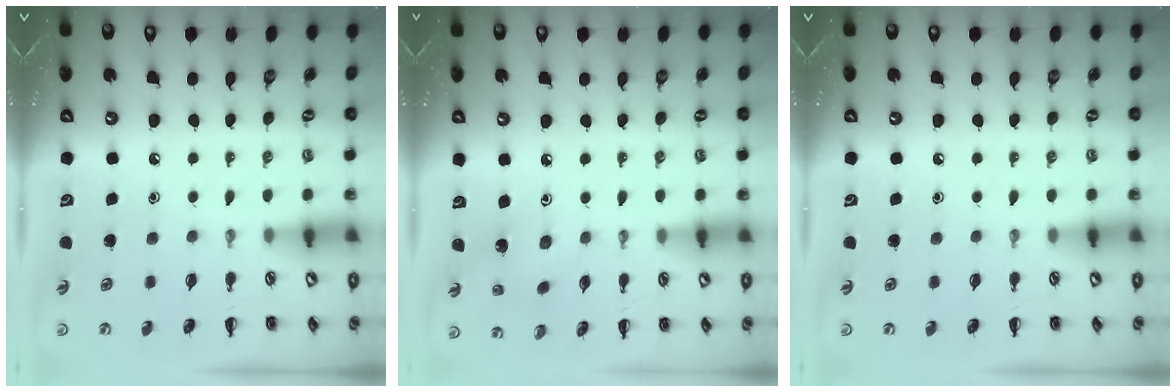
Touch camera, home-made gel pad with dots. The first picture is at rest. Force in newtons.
{"total": 2.4, "press": 2.2, "slide": 0.8}
{"total": 0.0}